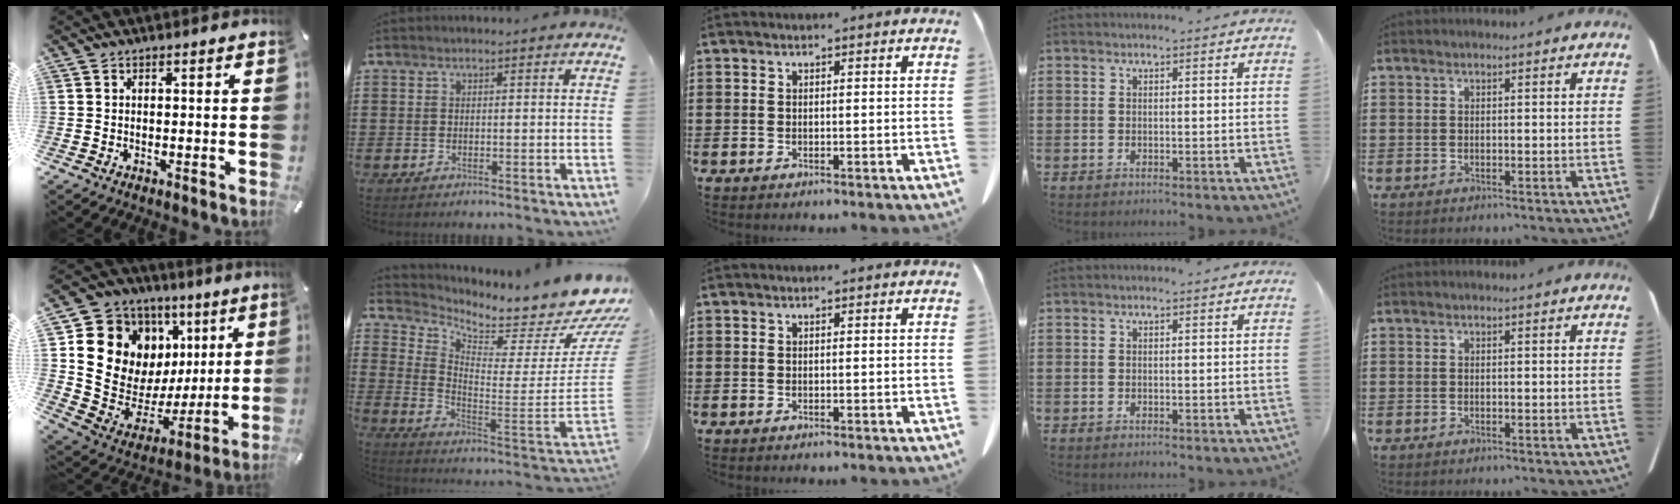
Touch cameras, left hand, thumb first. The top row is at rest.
{"thumb": {"total": 14.0, "force": [4.8, 12.5, 4.0], "torque": [-0.053, -0.065, 0.112]}, "index": {"total": 5.9, "force": [5.2, 0.9, 2.7], "torque": [-0.060, -0.074, 0.077]}}